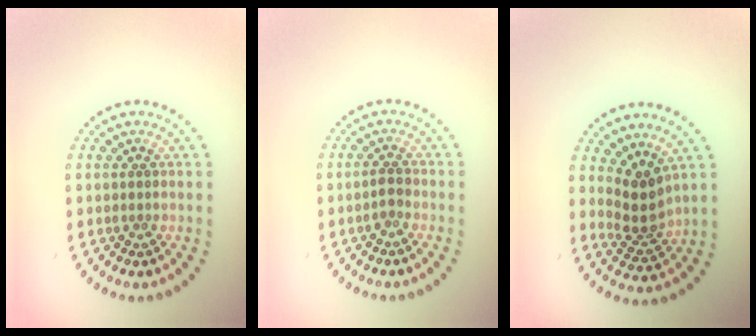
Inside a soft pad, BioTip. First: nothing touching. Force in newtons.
{"total": 1.1, "press": 1.0, "slide": 0.4}
{"total": 3.2, "press": 2.4, "slide": 2.1}